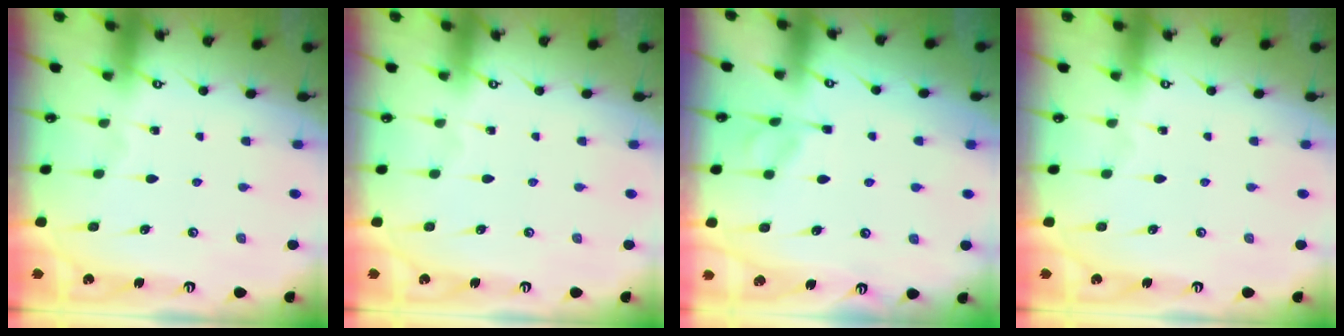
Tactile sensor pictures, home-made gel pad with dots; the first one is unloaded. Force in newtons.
{"total": 0.0}
{"total": 5.3, "press": 5.3, "slide": 0.7}
{"total": 0.0}